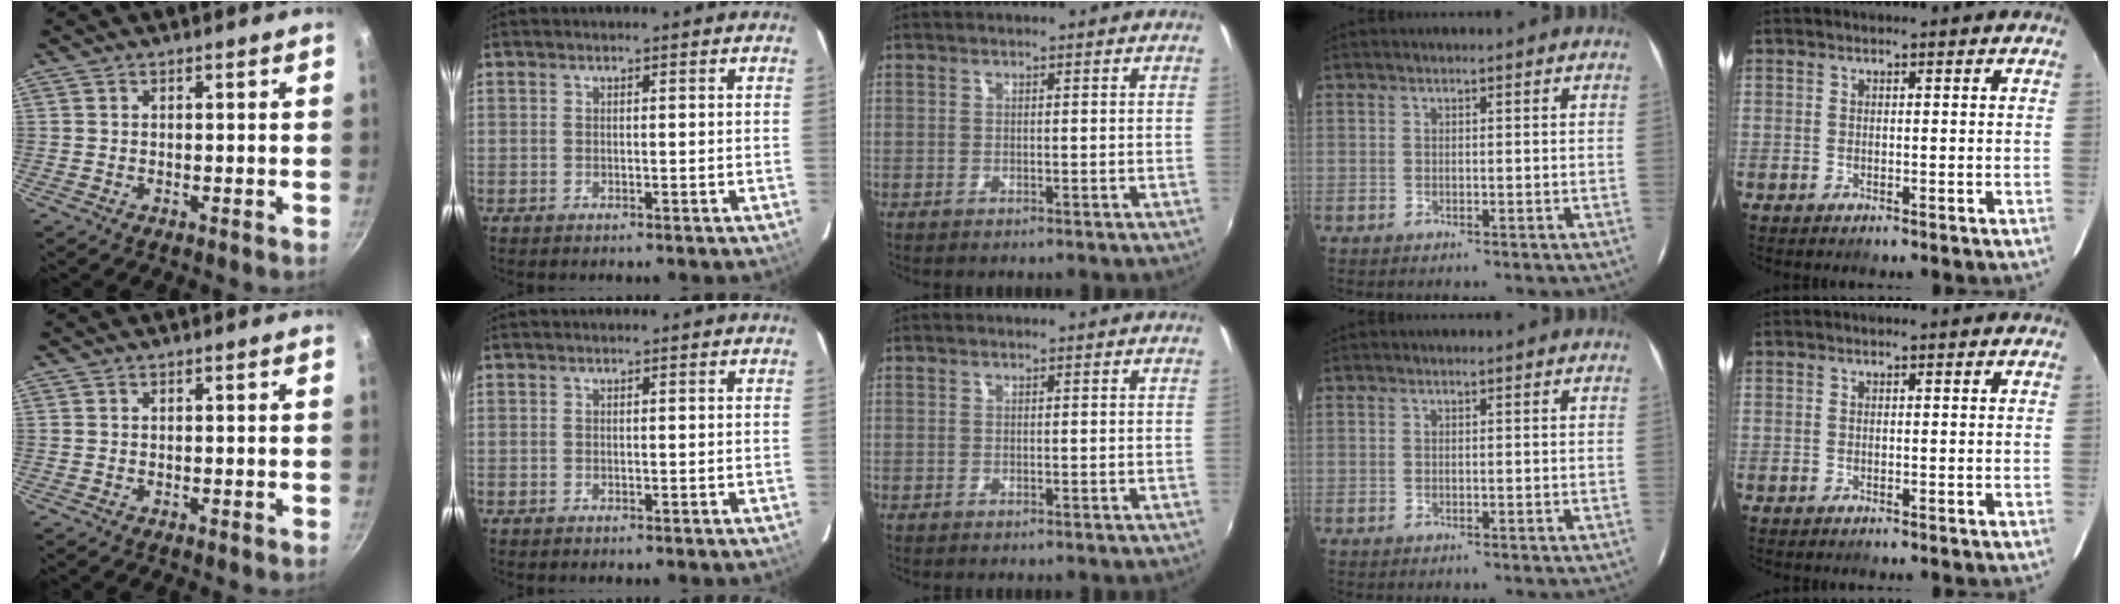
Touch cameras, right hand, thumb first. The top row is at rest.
{}